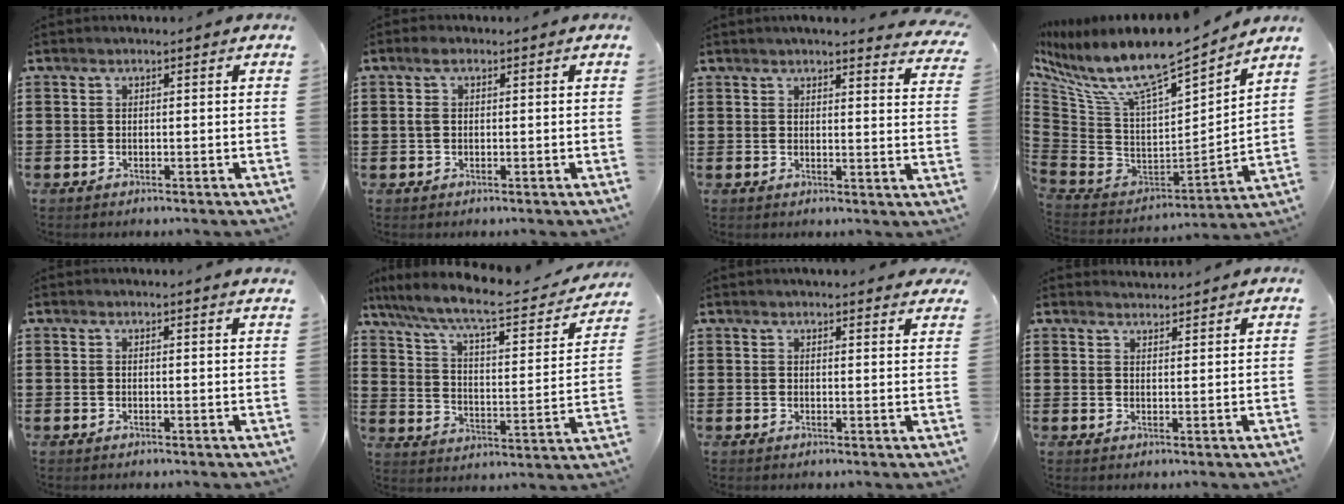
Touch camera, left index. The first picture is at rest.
{"total": 2.4, "force": [0.3, 1.1, 2.1], "torque": [-0.052, 0.005, 0.001]}
{"total": 3.0, "force": [2.9, -0.4, 0.6], "torque": [-0.017, -0.017, 0.048]}
{"total": 9.8, "force": [7.6, 1.7, 6.0], "torque": [-0.153, -0.071, 0.126]}
{"total": 1.3, "force": [1.2, -0.3, 0.5], "torque": [-0.009, -0.004, 0.024]}
{"total": 9.6, "force": [7.6, 1.2, 5.7], "torque": [-0.140, -0.046, 0.124]}
{"total": 2.3, "force": [2.3, 0.0, 0.2], "torque": [-0.004, -0.007, 0.042]}
{"total": 2.4, "force": [2.4, -0.2, -0.1], "torque": [-0.005, -0.007, 0.047]}